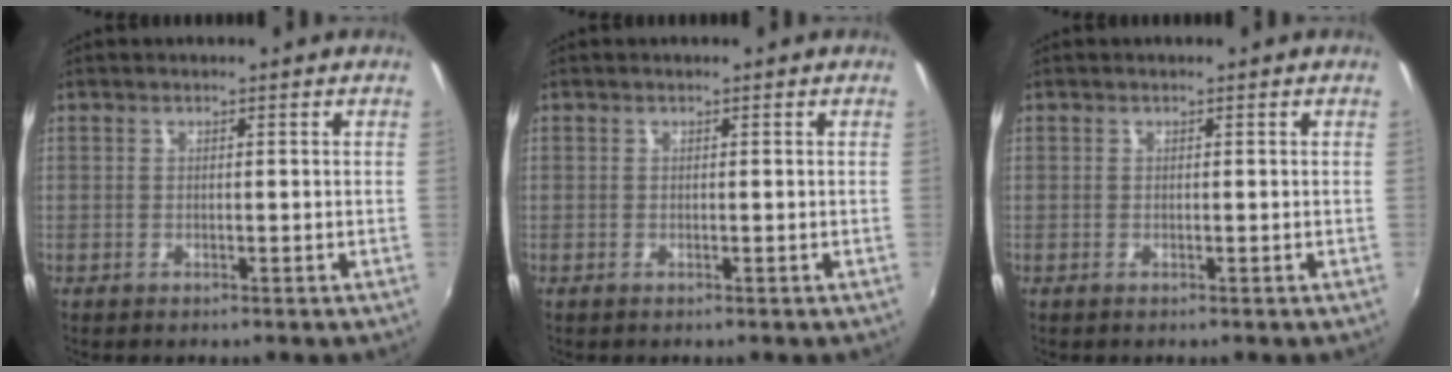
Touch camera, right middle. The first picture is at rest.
{"total": 0.0}
{"total": 0.0}